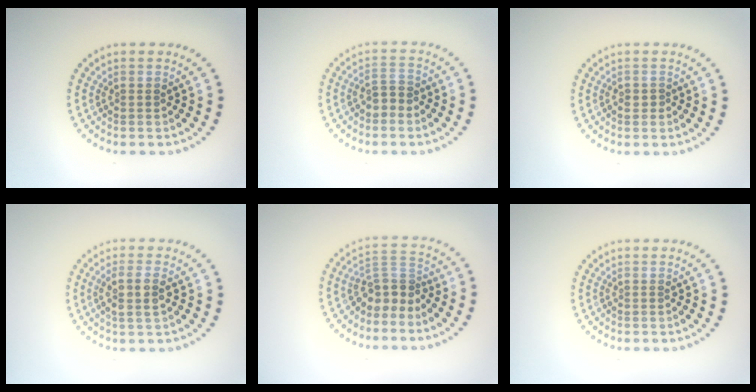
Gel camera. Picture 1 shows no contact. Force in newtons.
{"total": 1.9, "press": 1.8, "slide": 0.8}
{"total": 0.7, "press": 0.6, "slide": 0.4}
{"total": 2.5, "press": 2.2, "slide": 1.2}
{"total": 3.2, "press": 2.5, "slide": 2.0}
{"total": 0.0}